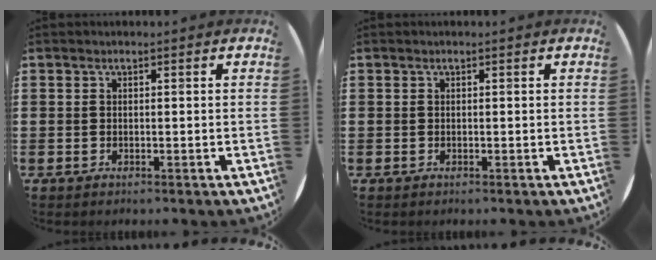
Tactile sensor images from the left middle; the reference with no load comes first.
{"total": 0.0}